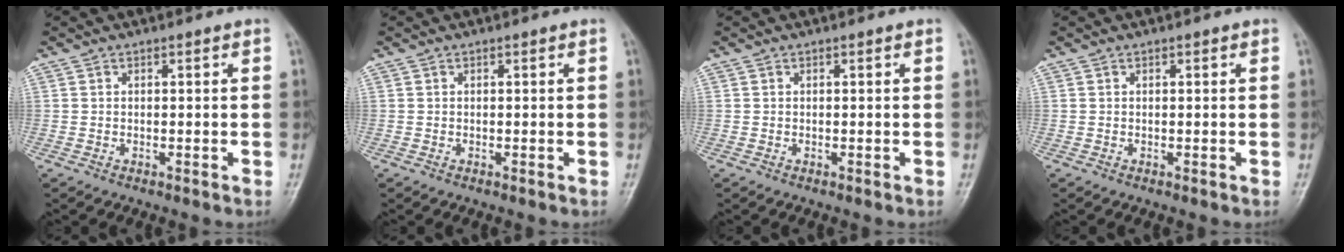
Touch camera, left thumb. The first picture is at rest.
{"total": 0.0}
{"total": 0.0}
{"total": 0.0}